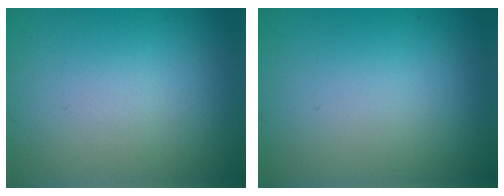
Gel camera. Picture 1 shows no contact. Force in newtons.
{"total": 1.6, "press": 1.6, "slide": 0.0}